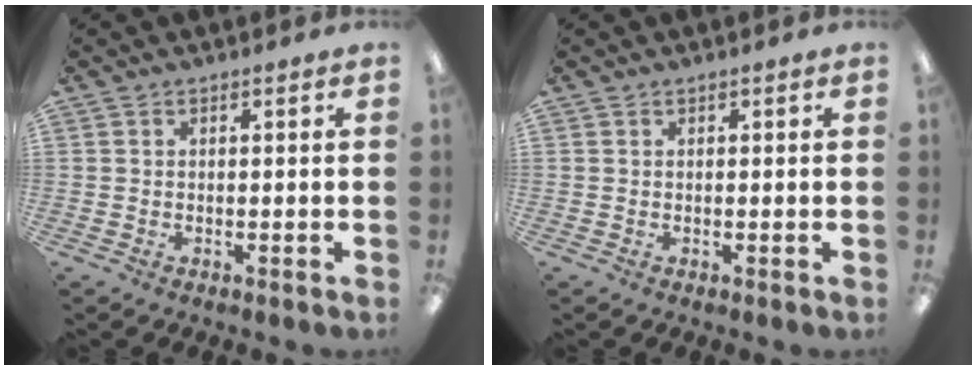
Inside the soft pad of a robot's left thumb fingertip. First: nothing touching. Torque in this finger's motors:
{"motor_torque": [-0.06, 0.13, 0.24, -0.01, 0.03]}